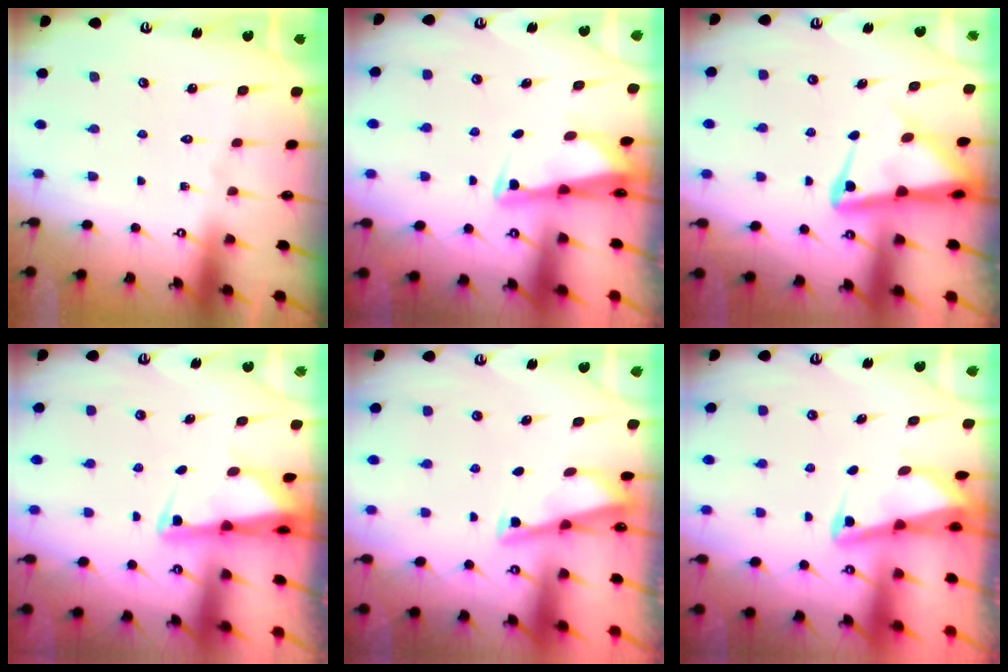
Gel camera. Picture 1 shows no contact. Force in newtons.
{"total": 2.6, "press": 2.5, "slide": 0.6}
{"total": 6.2, "press": 6.2, "slide": 0.7}
{"total": 2.7, "press": 2.6, "slide": 0.5}
{"total": 2.5, "press": 2.5, "slide": 0.2}
{"total": 2.7, "press": 2.6, "slide": 0.7}